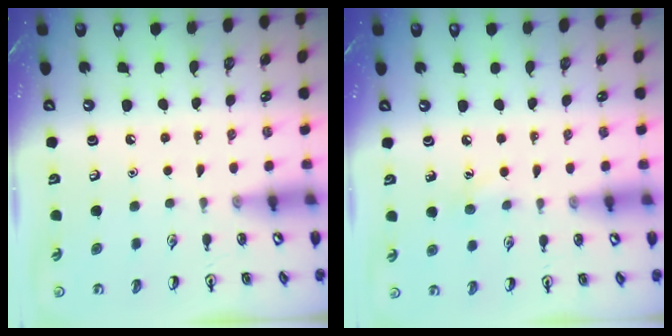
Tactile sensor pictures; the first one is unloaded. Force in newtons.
{"total": 5.9, "press": 5.6, "slide": 1.7}